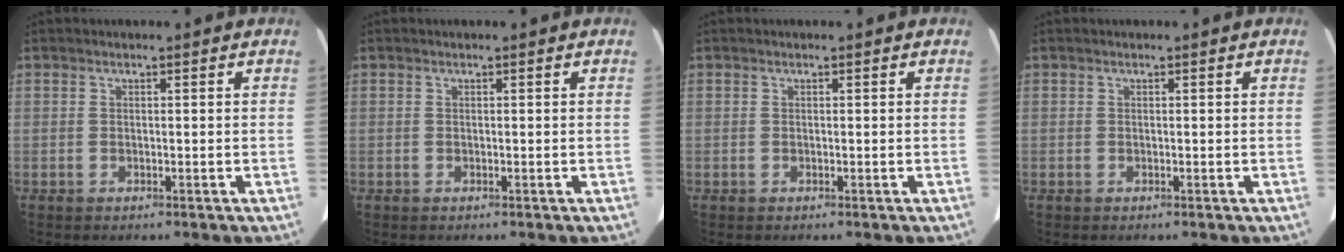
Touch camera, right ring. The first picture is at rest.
{"total": 0.0}
{"total": 0.0}
{"total": 0.0}